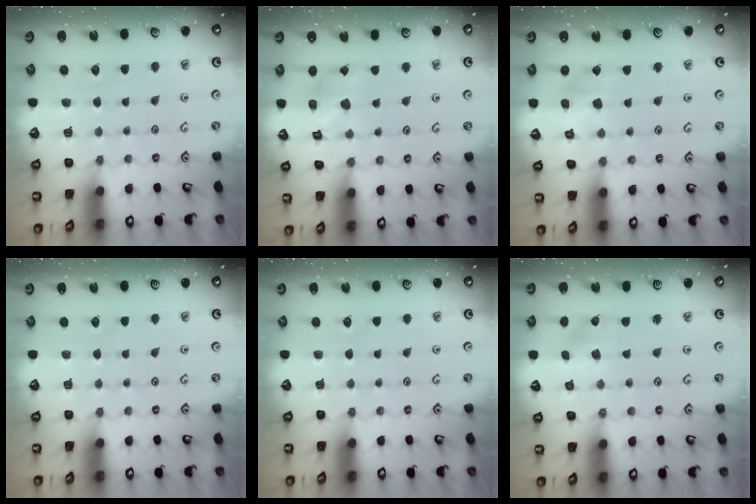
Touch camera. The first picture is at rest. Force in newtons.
{"total": 9.0, "press": 9.0, "slide": 1.0}
{"total": 6.5, "press": 6.5, "slide": 0.4}
{"total": 0.0}
{"total": 0.0}
{"total": 2.9, "press": 2.9, "slide": 0.4}